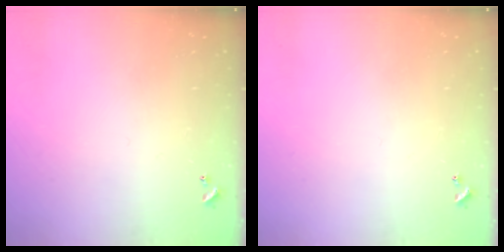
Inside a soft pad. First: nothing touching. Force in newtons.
{"total": 0.0}